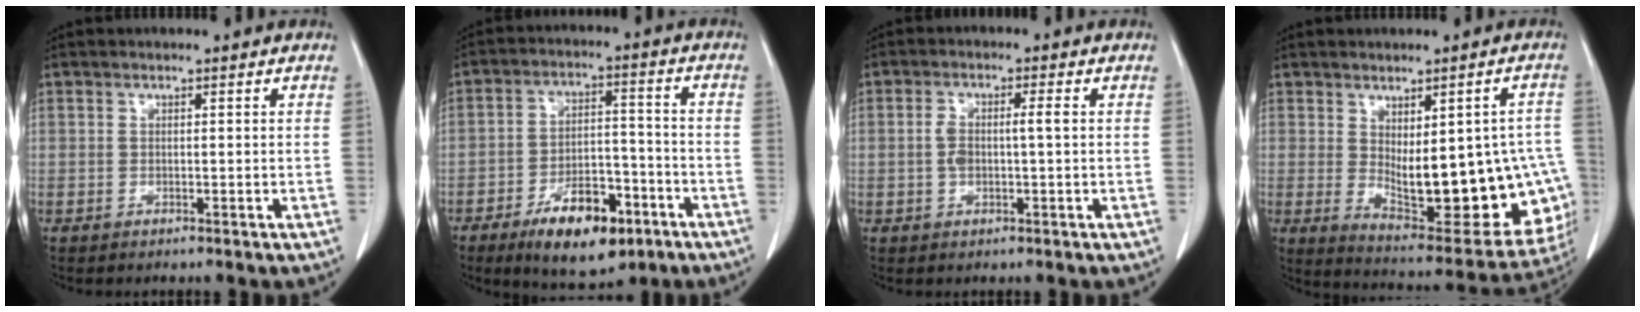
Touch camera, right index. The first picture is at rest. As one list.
[{"total": 12.6, "force": [-7.2, 5.3, 8.9], "torque": [-0.140, 0.005, -0.112]}, {"total": 4.1, "force": [0.1, 1.1, 3.9], "torque": [-0.086, 0.010, 0.001]}, {"total": 21.3, "force": [-2.3, 8.0, 19.5], "torque": [-0.190, 0.005, -0.001]}]